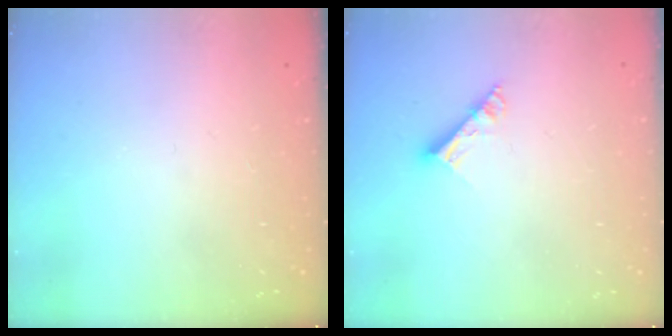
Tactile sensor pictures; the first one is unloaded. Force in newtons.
{"total": 6.6, "press": 6.5, "slide": 0.7}